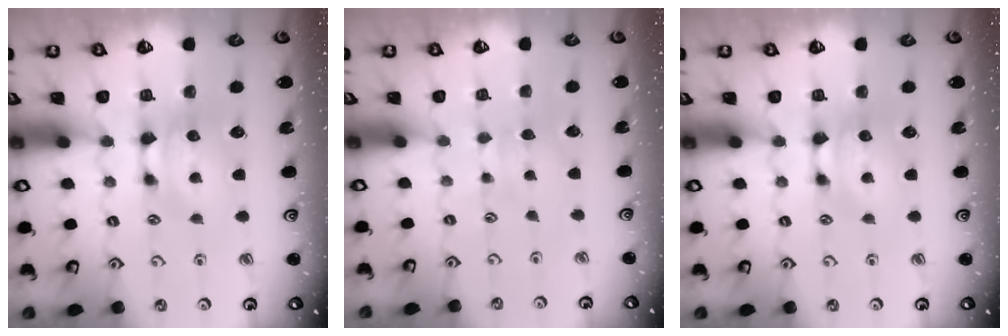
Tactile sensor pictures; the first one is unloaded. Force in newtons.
{"total": 2.8, "press": 2.8, "slide": 0.5}
{"total": 0.0}